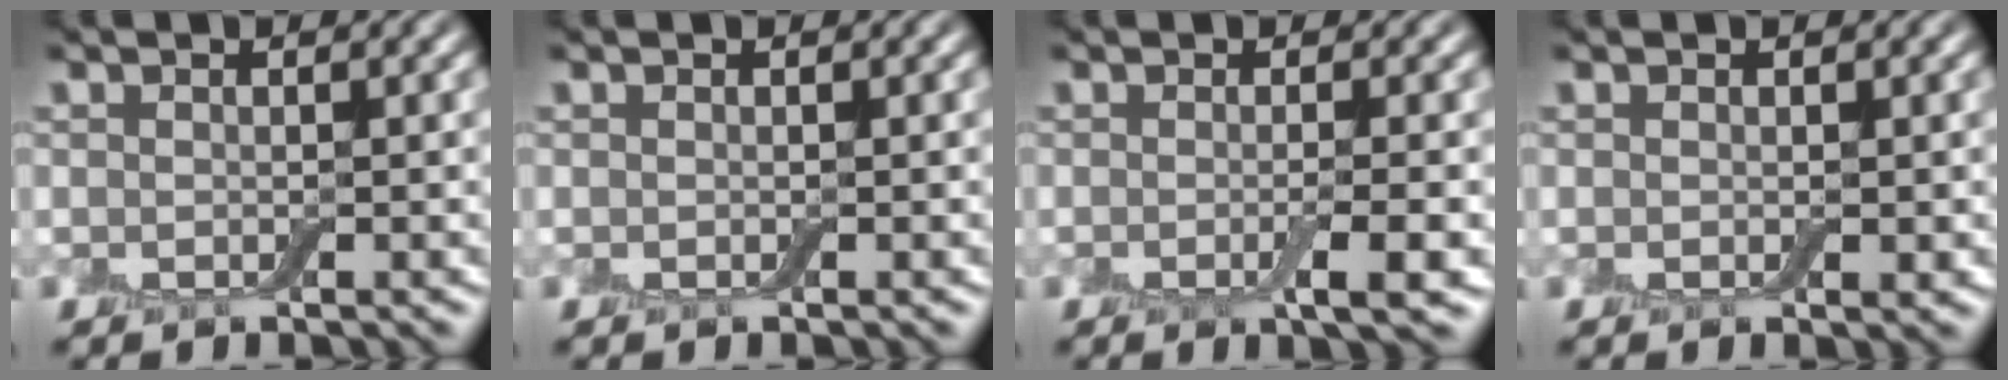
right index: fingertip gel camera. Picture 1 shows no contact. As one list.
[{"total": 0.0}, {"total": 2.7, "force": [-0.6, 0.5, 2.5], "torque": [-0.037, -0.004, -0.013]}, {"total": 0.6, "force": [0.0, 0.3, 0.6], "torque": [-0.007, -0.002, 0.000]}]